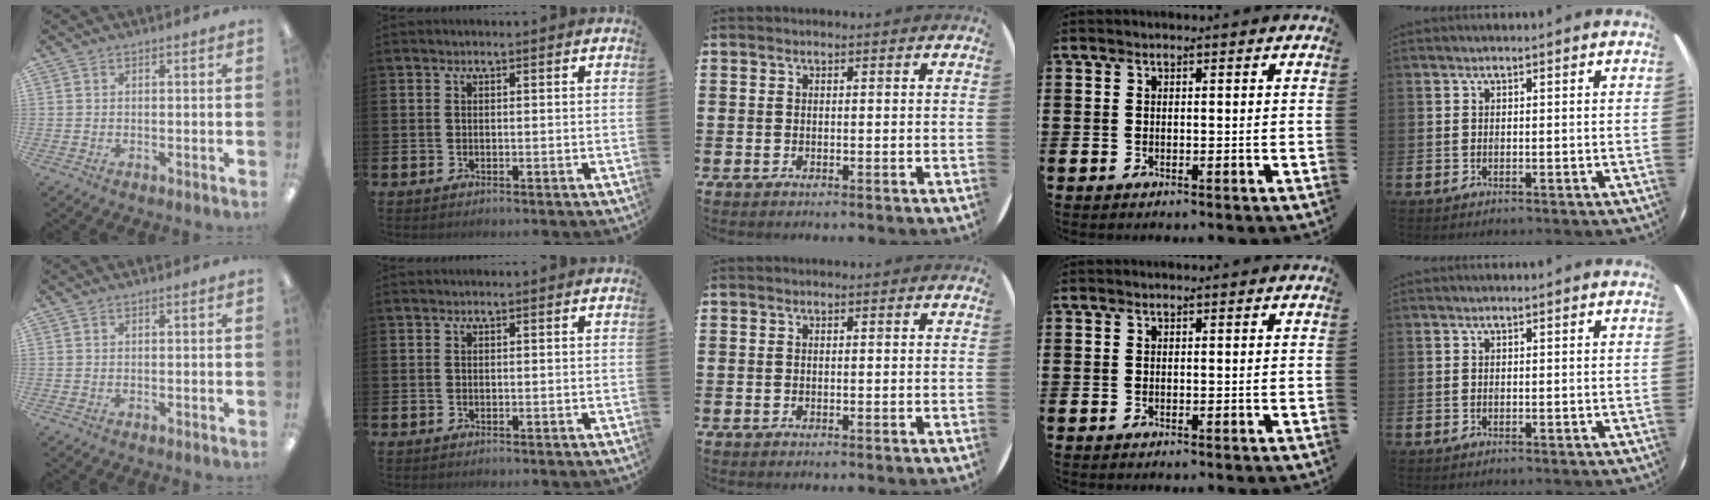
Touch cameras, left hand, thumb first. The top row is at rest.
{}